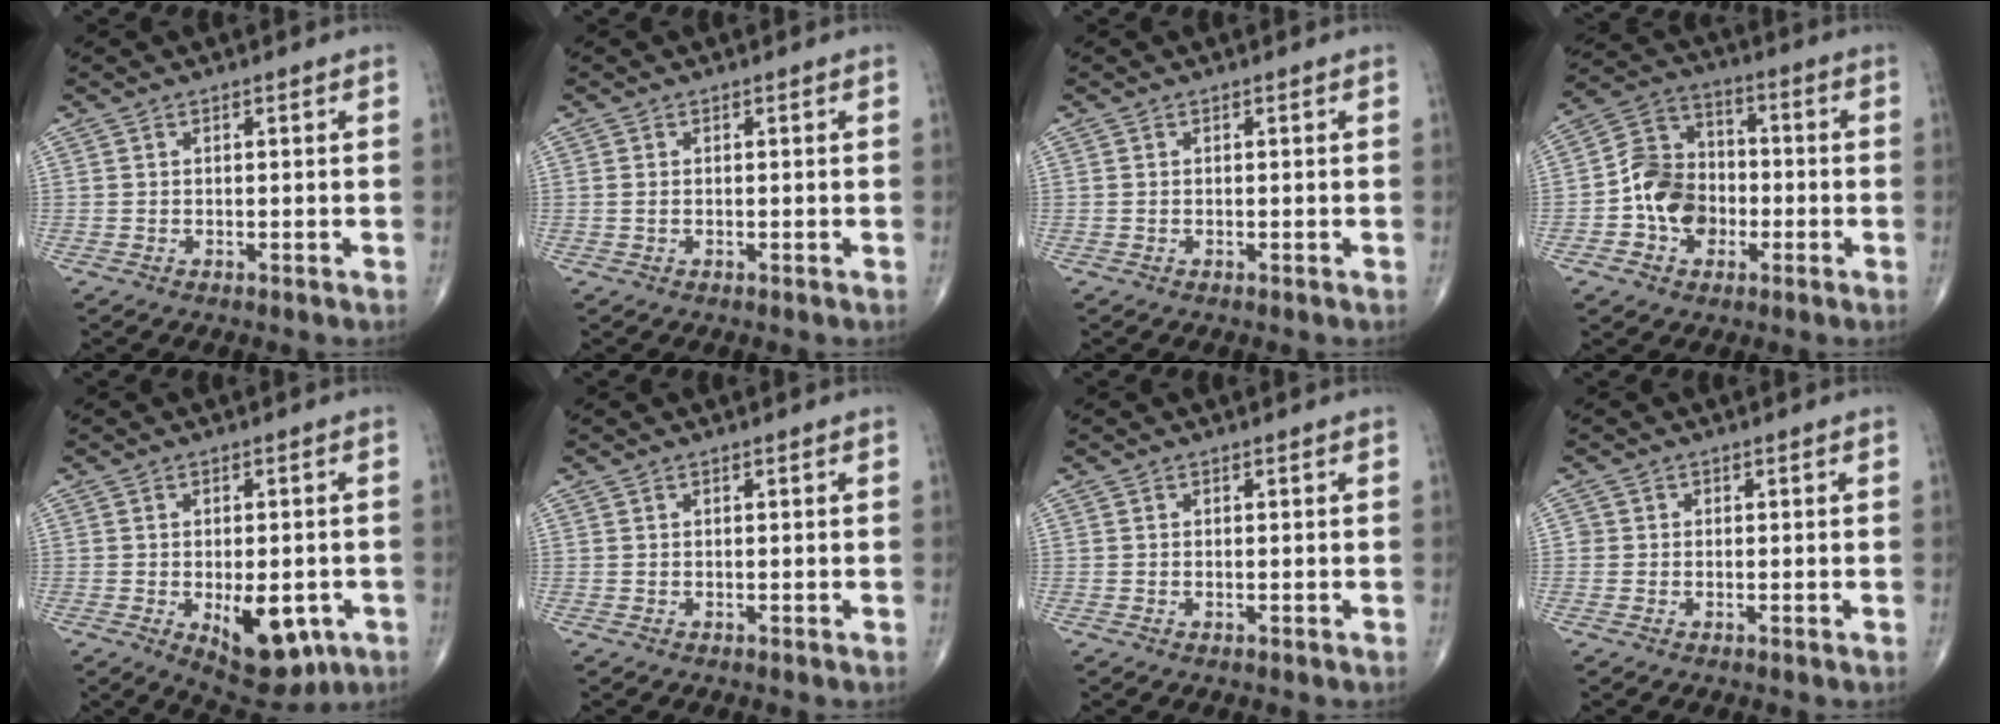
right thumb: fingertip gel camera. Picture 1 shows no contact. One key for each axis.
{"total": 0.7, "fx": -0.1, "fy": 0.4, "fz": 0.6, "tx": -0.016, "ty": 0.000, "tz": -0.001}
{"total": 0.0}
{"total": 11.7, "fx": -2.8, "fy": 9.3, "fz": 6.6, "tx": -0.087, "ty": 0.038, "tz": -0.059}
{"total": 11.8, "fx": -3.6, "fy": 5.9, "fz": 9.5, "tx": -0.111, "ty": -0.003, "tz": -0.036}
{"total": 0.0}
{"total": 0.0}
{"total": 1.1, "fx": -0.4, "fy": 1.1, "fz": 0.2, "tx": 0.005, "ty": 0.004, "tz": -0.014}